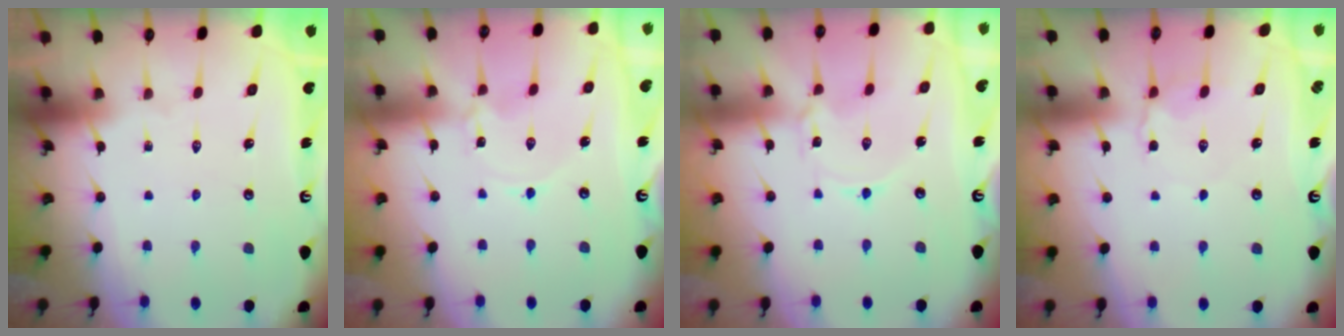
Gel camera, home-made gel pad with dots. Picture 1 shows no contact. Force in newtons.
{"total": 0.0}
{"total": 0.8, "press": 0.8, "slide": 0.2}
{"total": 3.1, "press": 3.0, "slide": 0.6}